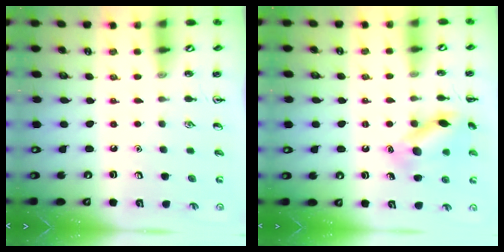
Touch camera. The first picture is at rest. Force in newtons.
{"total": 13.1, "press": 13.1, "slide": 0.9}